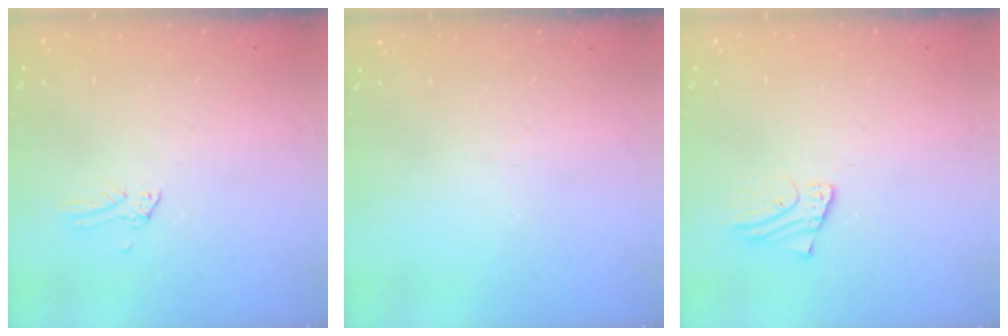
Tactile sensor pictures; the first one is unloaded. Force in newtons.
{"total": 0.0}
{"total": 3.3, "press": 3.3, "slide": 0.3}